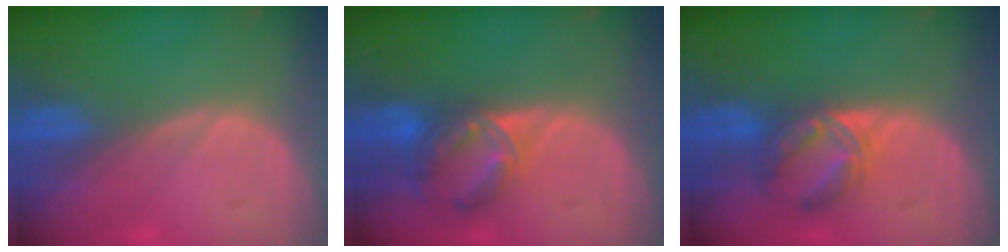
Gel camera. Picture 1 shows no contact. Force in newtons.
{"total": 7.1, "press": 6.1, "slide": 3.6}
{"total": 5.8, "press": 5.7, "slide": 0.9}